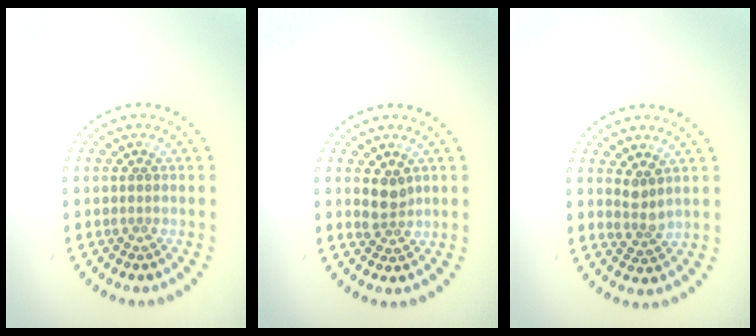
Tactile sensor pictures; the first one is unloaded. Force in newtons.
{"total": 2.2, "press": 2.0, "slide": 0.8}
{"total": 1.8, "press": 1.4, "slide": 1.1}